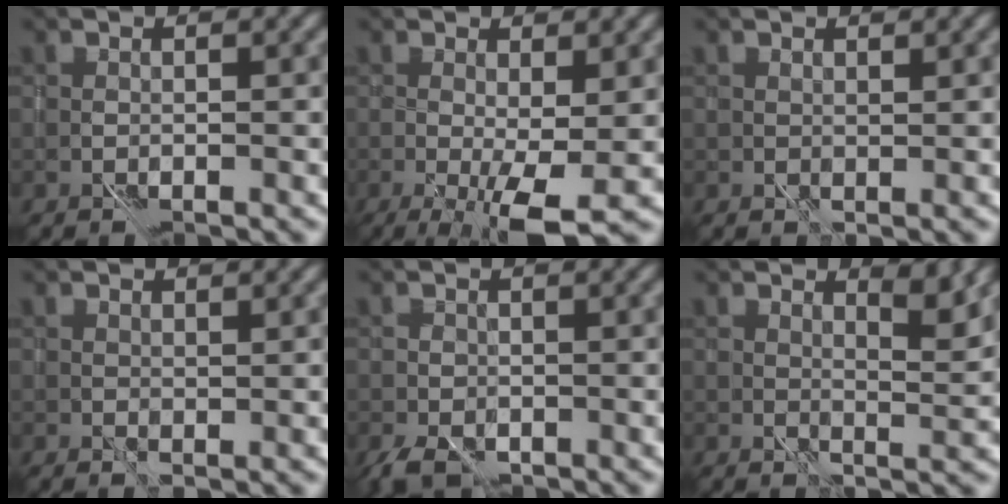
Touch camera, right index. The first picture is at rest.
{"total": 4.1, "force": [-0.2, 0.5, 4.1], "torque": [-0.071, -0.002, -0.001]}
{"total": 1.2, "force": [1.2, -0.2, 0.0], "torque": [0.000, 0.004, 0.023]}
{"total": 1.1, "force": [1.1, -0.1, 0.1], "torque": [-0.001, 0.004, 0.022]}
{"total": 2.7, "force": [-1.7, 1.4, 1.7], "torque": [-0.024, -0.005, -0.030]}
{"total": 3.2, "force": [2.8, 0.1, 1.4], "torque": [-0.015, 0.002, 0.049]}